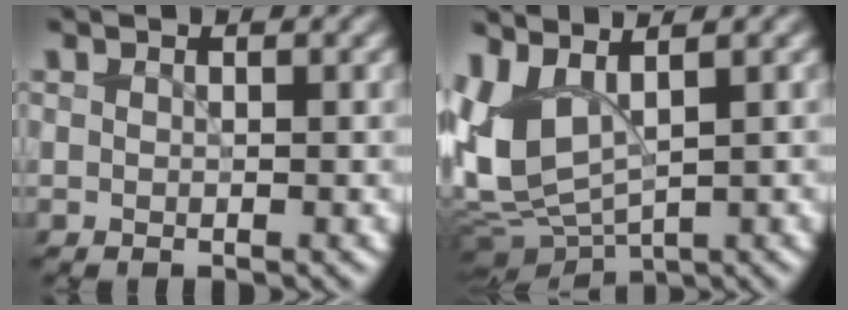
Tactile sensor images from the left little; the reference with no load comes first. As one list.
[{"total": 6.9, "force": [1.9, 3.4, 5.7], "torque": [-0.141, -0.001, 0.043]}]